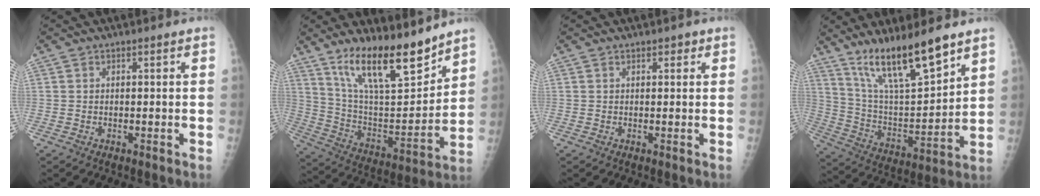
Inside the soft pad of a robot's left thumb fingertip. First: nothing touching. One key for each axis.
{"total": 18.9, "fx": 14.0, "fy": 5.3, "fz": 11.6, "tx": -0.158, "ty": -0.086, "tz": 0.253}
{"total": 1.2, "fx": 0.7, "fy": 0.6, "fz": 0.7, "tx": -0.001, "ty": -0.001, "tz": 0.007}
{"total": 17.6, "fx": 12.7, "fy": 3.6, "fz": 11.7, "tx": -0.182, "ty": -0.072, "tz": 0.239}